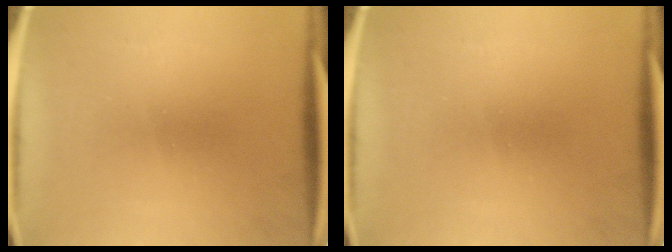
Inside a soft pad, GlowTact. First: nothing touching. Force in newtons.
{"total": 0.0}